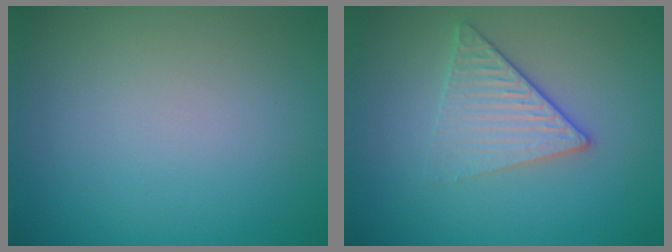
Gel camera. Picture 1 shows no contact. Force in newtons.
{"total": 3.4, "press": 2.8, "slide": 1.9}